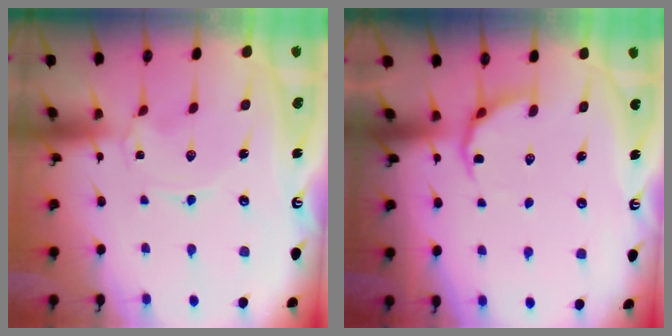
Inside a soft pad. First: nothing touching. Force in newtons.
{"total": 3.6, "press": 2.6, "slide": 2.5}